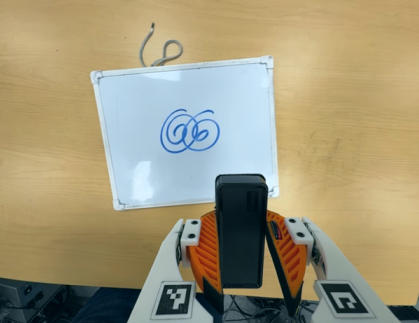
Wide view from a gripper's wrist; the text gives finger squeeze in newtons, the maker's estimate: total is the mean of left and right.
{"total": 4.9, "left": 4.3, "right": 5.5}